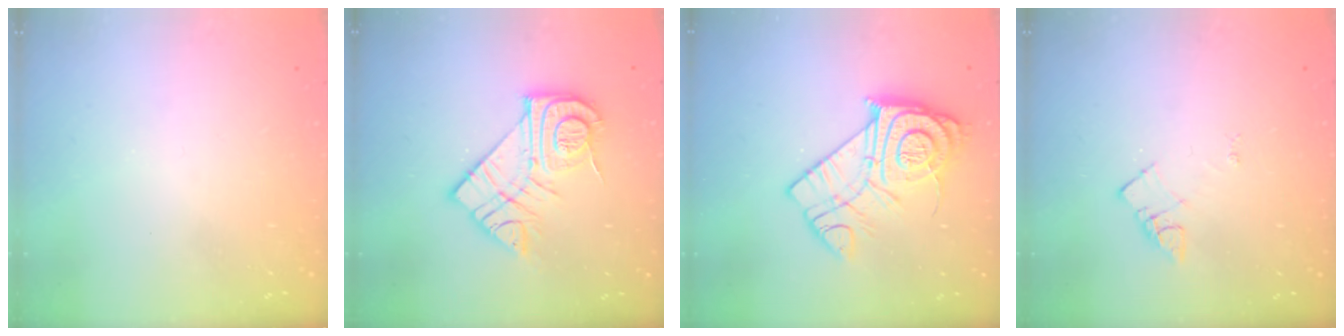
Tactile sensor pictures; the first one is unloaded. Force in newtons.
{"total": 15.9, "press": 15.9, "slide": 1.0}
{"total": 16.1, "press": 16.1, "slide": 1.1}
{"total": 4.5, "press": 4.5, "slide": 0.5}